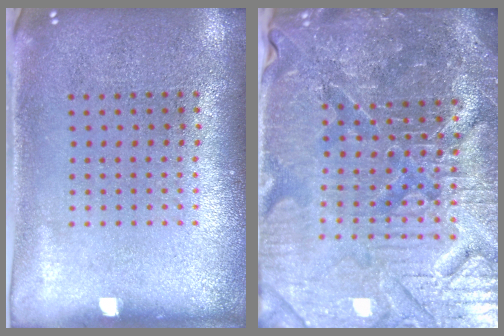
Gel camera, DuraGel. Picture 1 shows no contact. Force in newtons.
{"total": 6.1, "press": 5.6, "slide": 2.4}